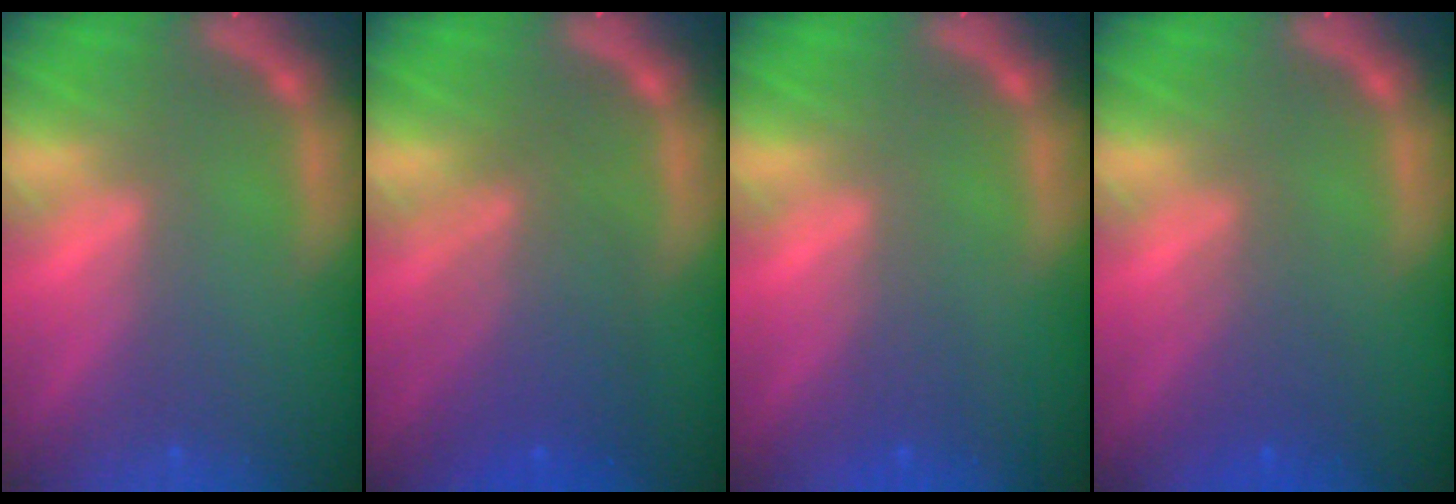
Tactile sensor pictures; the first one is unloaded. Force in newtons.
{"total": 6.0}
{"total": 1.5}
{"total": 2.5}